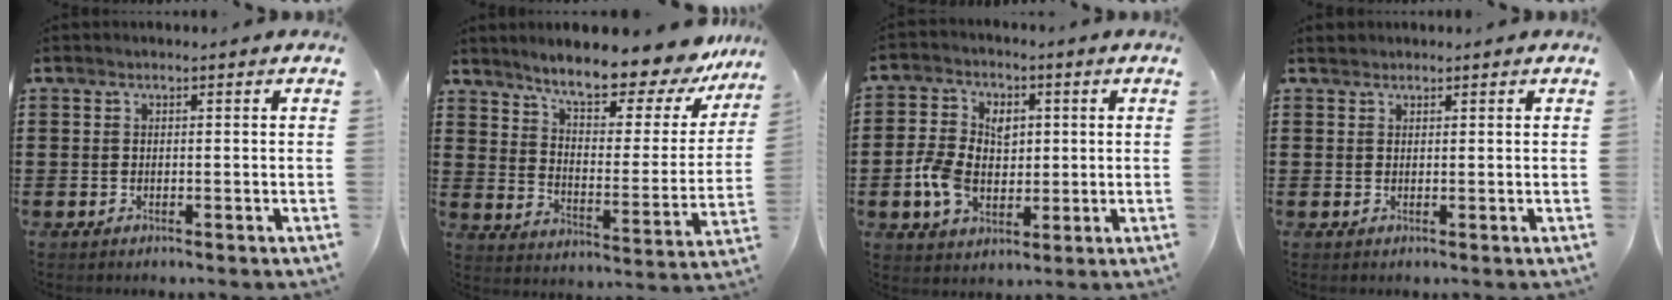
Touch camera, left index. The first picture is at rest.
{"total": 10.2, "force": [8.8, 1.6, 5.0], "torque": [-0.098, -0.060, 0.145]}
{"total": 8.1, "force": [-0.5, 6.0, 5.4], "torque": [-0.134, 0.011, -0.012]}
{"total": 1.0, "force": [0.9, 0.4, 0.0], "torque": [-0.003, 0.002, 0.019]}